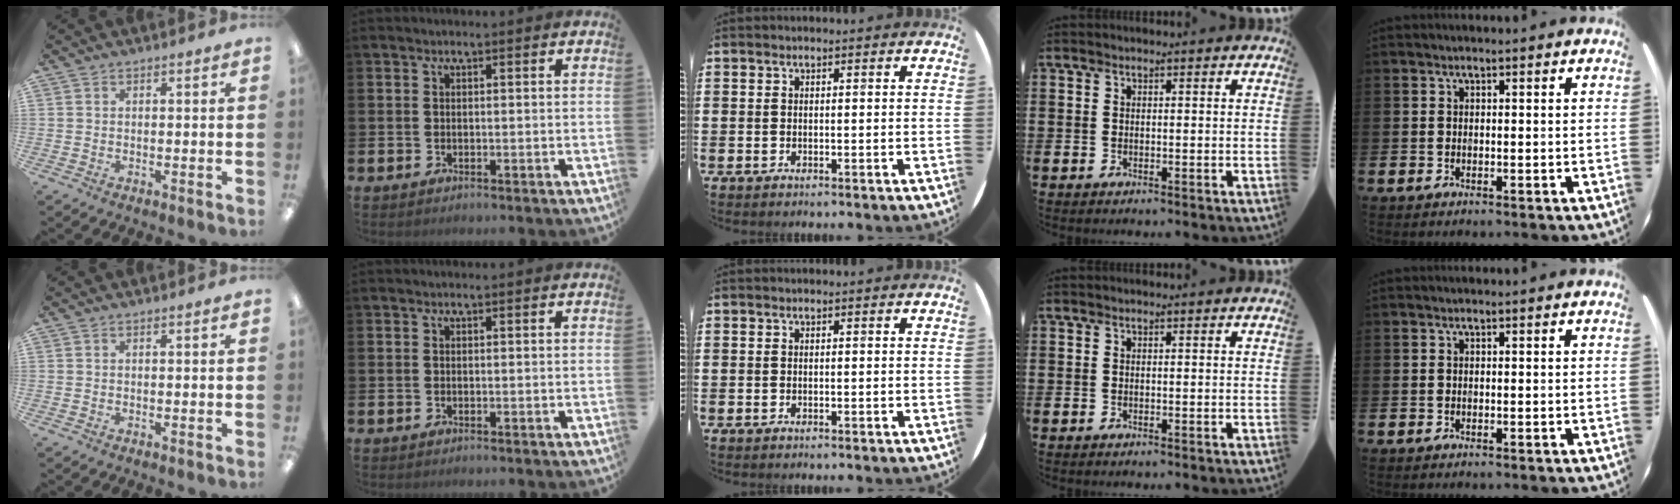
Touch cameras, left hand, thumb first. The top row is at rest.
{}